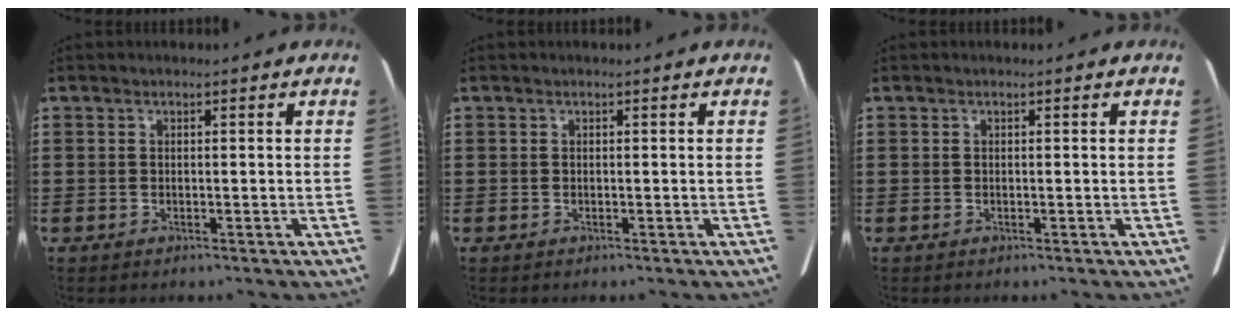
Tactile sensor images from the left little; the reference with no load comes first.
{"total": 0.0}
{"total": 0.0}